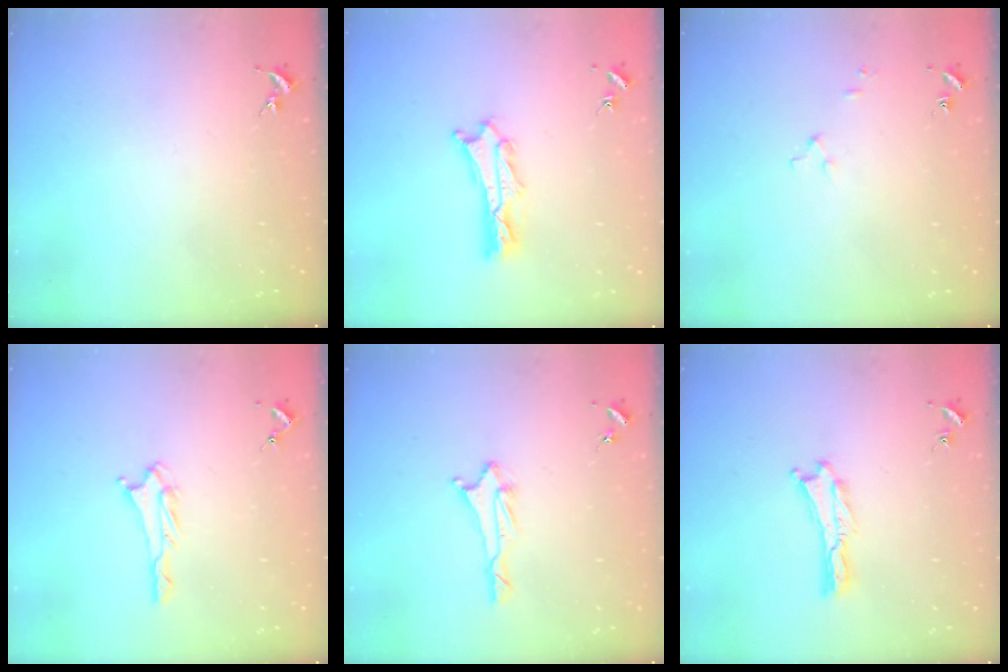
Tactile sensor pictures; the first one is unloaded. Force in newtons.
{"total": 2.6, "press": 2.6, "slide": 0.2}
{"total": 2.5, "press": 2.5, "slide": 0.2}
{"total": 2.3, "press": 2.2, "slide": 0.3}
{"total": 1.9, "press": 1.9, "slide": 0.5}
{"total": 0.0}